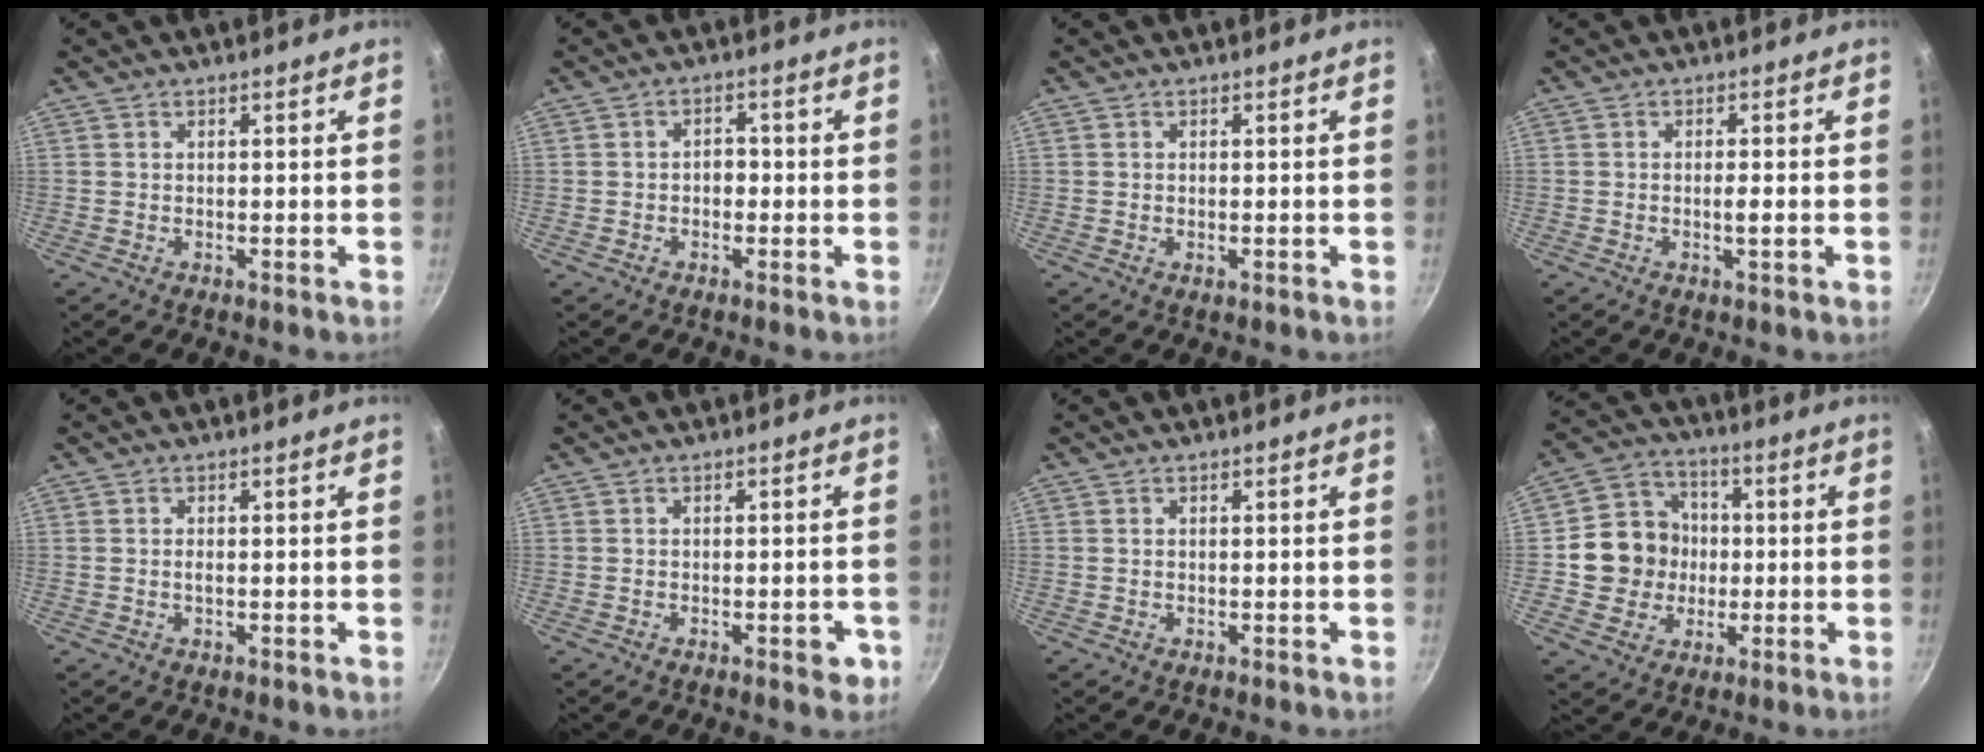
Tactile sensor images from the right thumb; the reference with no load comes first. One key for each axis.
{"total": 2.5, "fx": -0.6, "fy": 1.9, "fz": 1.5, "tx": -0.005, "ty": 0.012, "tz": -0.011}
{"total": 0.7, "fx": -0.1, "fy": 0.3, "fz": 0.6, "tx": -0.010, "ty": 0.000, "tz": -0.002}
{"total": 1.8, "fx": -0.4, "fy": 0.2, "fz": 1.7, "tx": -0.036, "ty": 0.002, "tz": -0.008}
{"total": 0.6, "fx": -0.1, "fy": 0.2, "fz": 0.6, "tx": -0.010, "ty": 0.000, "tz": -0.003}
{"total": 3.1, "fx": -1.3, "fy": 1.3, "fz": 2.5, "tx": -0.022, "ty": 0.007, "tz": -0.016}
{"total": 0.0}
{"total": 11.9, "fx": -0.5, "fy": 11.0, "fz": 4.5, "tx": -0.045, "ty": 0.026, "tz": -0.016}